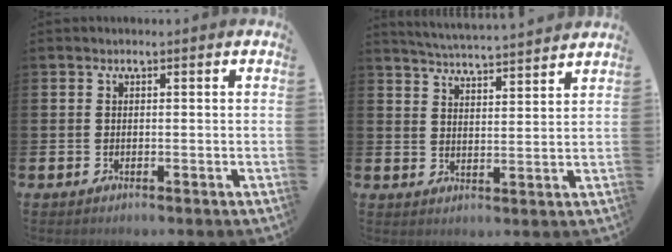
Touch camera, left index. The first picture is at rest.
{"total": 4.9, "force": [4.8, -0.5, 0.4], "torque": [-0.026, -0.037, 0.084]}